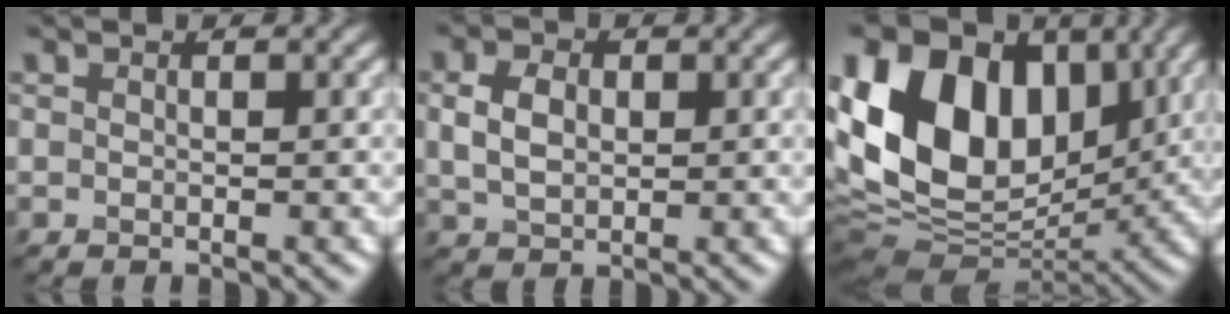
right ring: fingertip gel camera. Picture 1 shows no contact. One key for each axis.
{"total": 3.4, "fx": 0.6, "fy": 2.4, "fz": 2.3, "tx": -0.057, "ty": 0.003, "tz": 0.014}
{"total": 16.9, "fx": 3.7, "fy": 11.8, "fz": 11.4, "tx": -0.230, "ty": 0.020, "tz": 0.064}